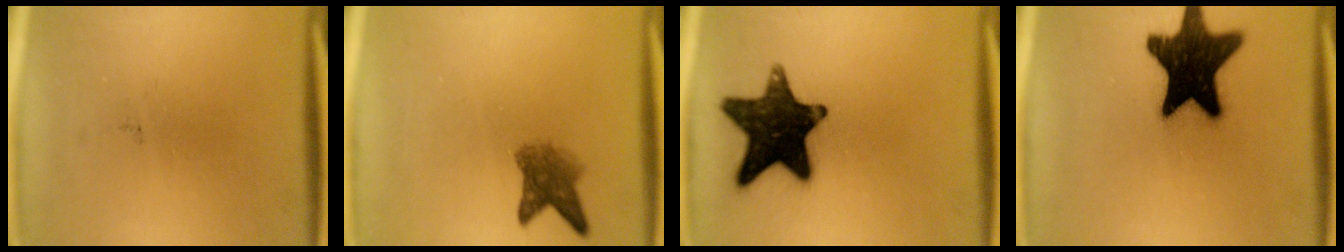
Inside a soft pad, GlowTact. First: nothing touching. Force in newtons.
{"total": 4.2}
{"total": 16.6}
{"total": 19.6}